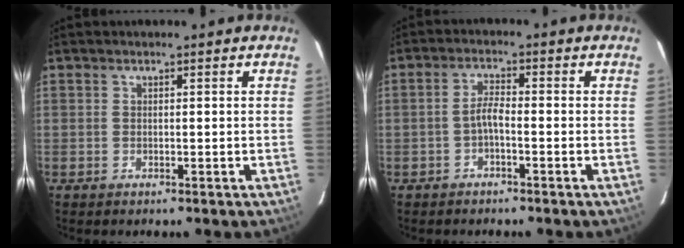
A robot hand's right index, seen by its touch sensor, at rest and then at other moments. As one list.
[{"total": 2.5, "force": [-1.3, 0.5, 2.1], "torque": [-0.047, 0.009, -0.029]}]